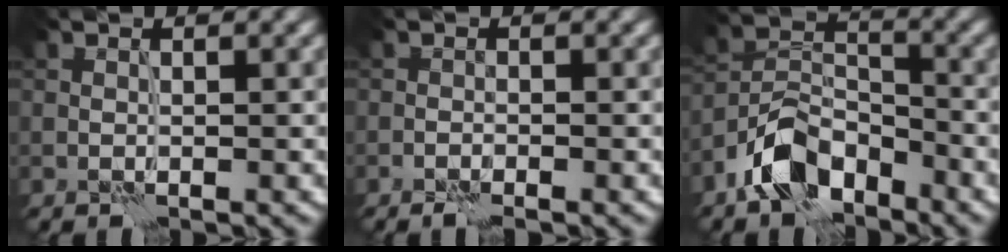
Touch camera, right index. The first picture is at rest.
{"total": 1.1, "force": [-0.8, 0.3, 0.7], "torque": [-0.015, 0.001, -0.018]}
{"total": 6.3, "force": [-4.3, 3.3, 3.2], "torque": [-0.055, 0.004, -0.092]}